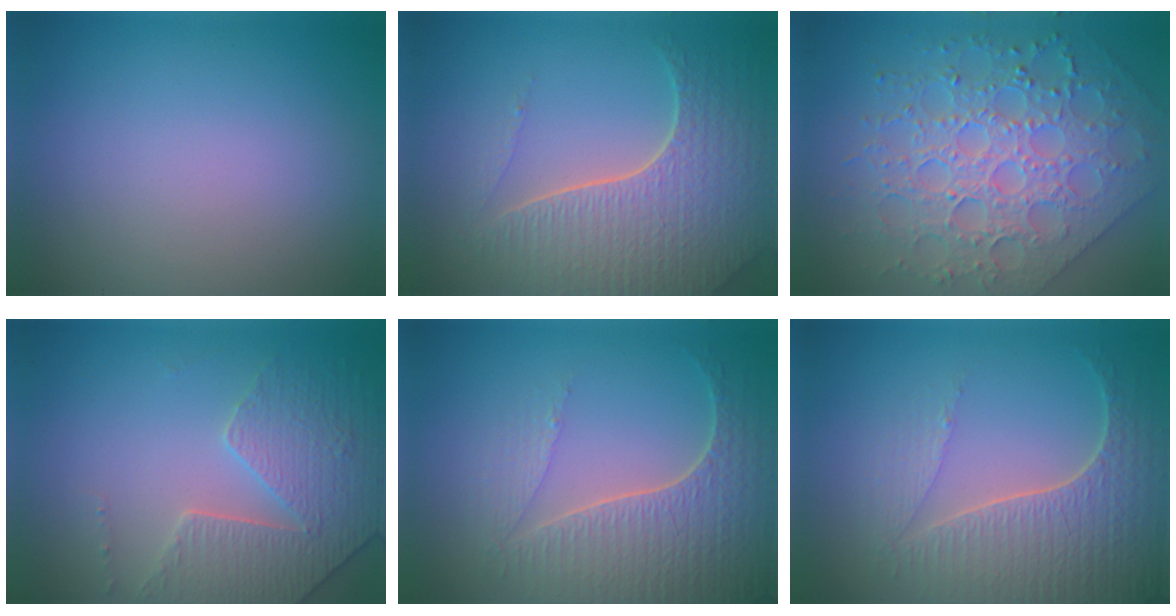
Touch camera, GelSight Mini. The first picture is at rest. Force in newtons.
{"total": 7.1, "press": 5.1, "slide": 5.0}
{"total": 6.8, "press": 6.0, "slide": 3.3}
{"total": 3.9, "press": 3.8, "slide": 1.1}
{"total": 5.8, "press": 4.8, "slide": 3.2}
{"total": 5.8, "press": 4.8, "slide": 3.2}